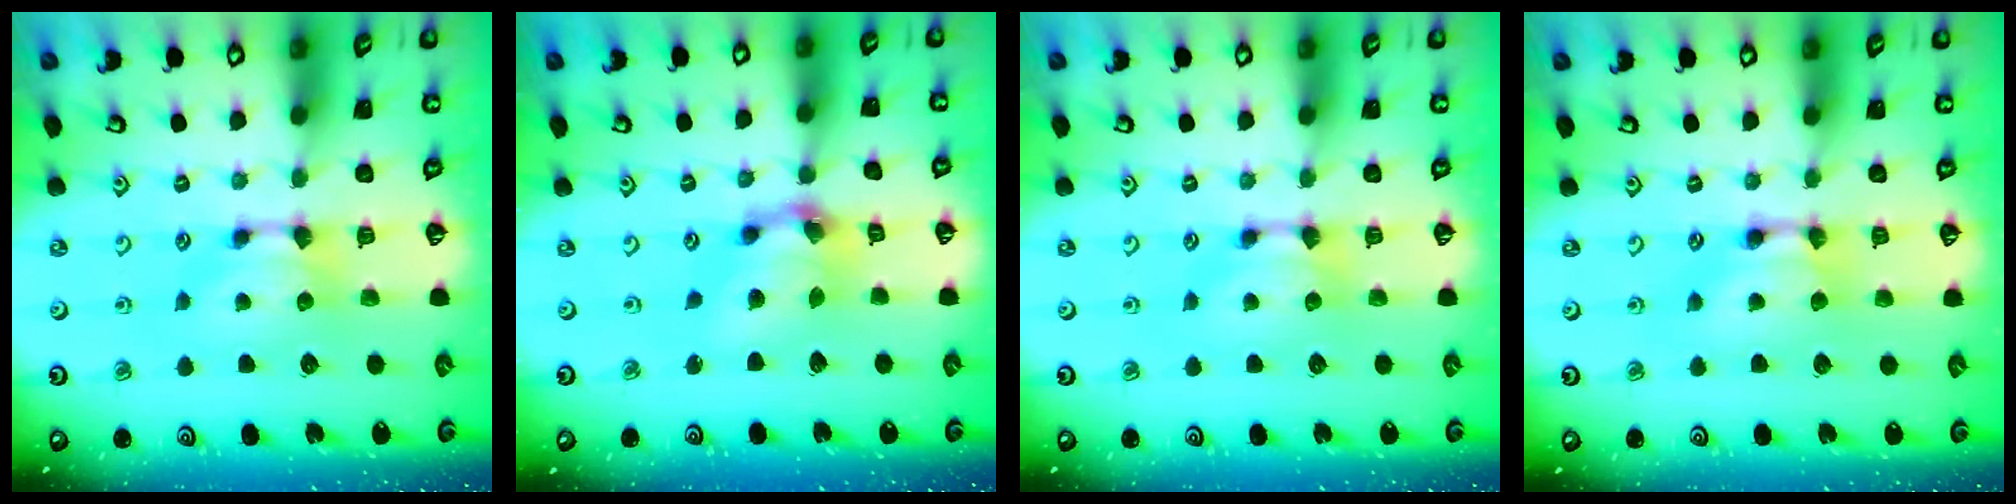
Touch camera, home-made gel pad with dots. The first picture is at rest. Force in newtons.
{"total": 7.1, "press": 6.7, "slide": 2.3}
{"total": 0.0}
{"total": 1.7, "press": 1.7, "slide": 0.0}